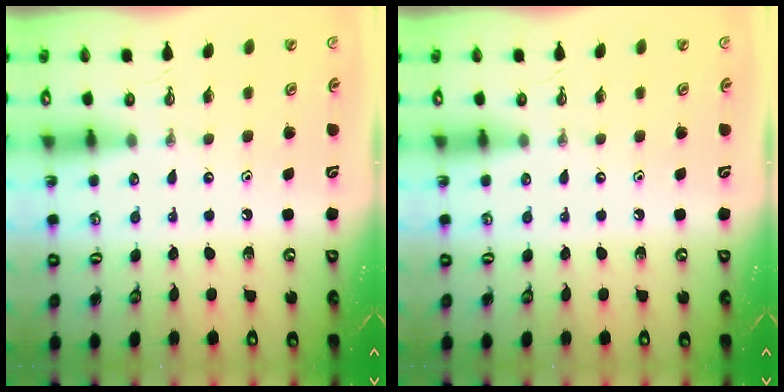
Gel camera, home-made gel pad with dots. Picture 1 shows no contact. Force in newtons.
{"total": 0.0}